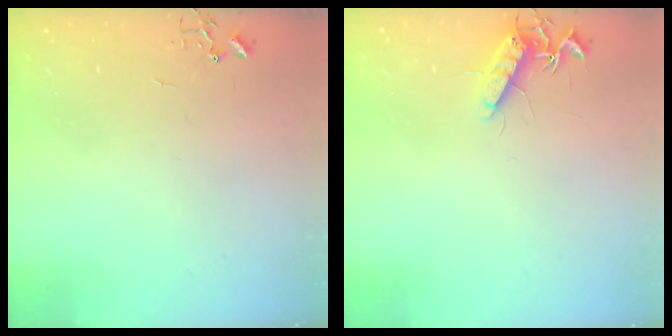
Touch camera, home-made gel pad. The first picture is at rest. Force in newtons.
{"total": 11.1, "press": 11.1, "slide": 0.3}